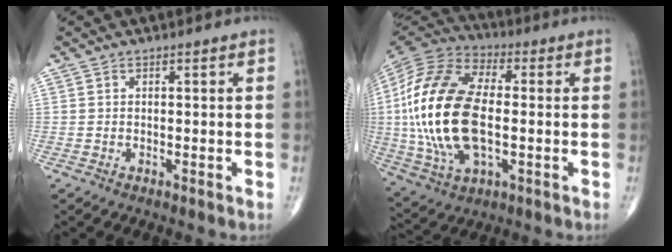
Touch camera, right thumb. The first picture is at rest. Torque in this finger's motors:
{"motor_torque": [-0.07, 2.15, 2.62, 0.15, 0.86]}